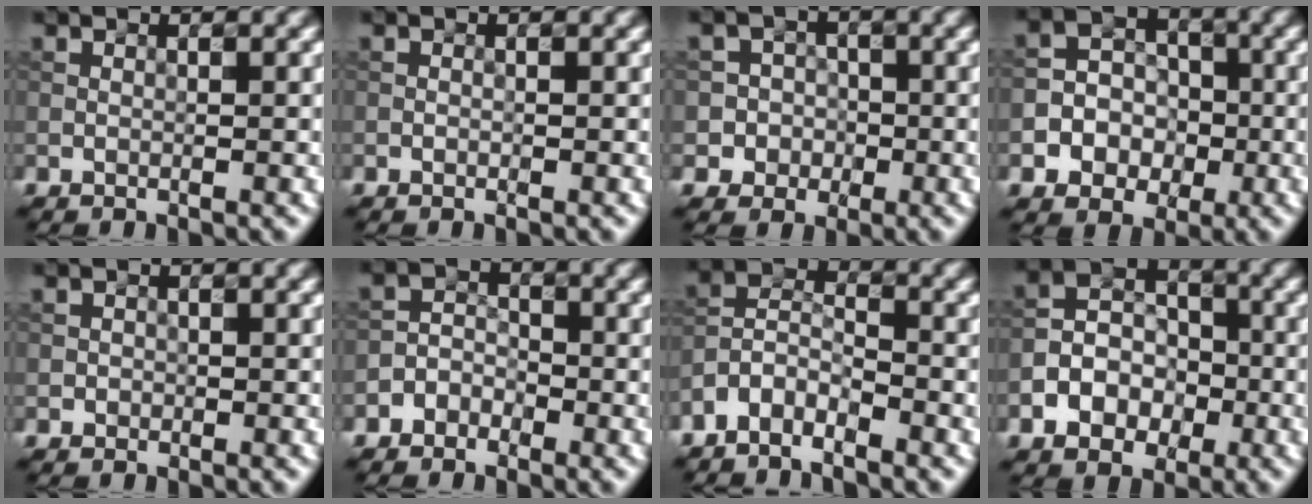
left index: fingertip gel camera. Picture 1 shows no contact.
{"total": 0.0}
{"total": 4.2, "force": [-1.3, 4.0, 0.0], "torque": [0.029, 0.011, -0.039]}
{"total": 5.3, "force": [-1.6, 4.6, 2.1], "torque": [-0.020, 0.012, -0.048]}
{"total": 0.6, "force": [-0.2, 0.6, 0.0], "torque": [0.004, -0.002, -0.002]}
{"total": 2.2, "force": [-1.3, 1.6, 0.4], "torque": [0.007, 0.013, -0.035]}
{"total": 3.5, "force": [-2.7, 1.7, 1.5], "torque": [-0.028, 0.008, -0.062]}
{"total": 5.4, "force": [-2.3, 4.0, 2.8], "torque": [-0.051, 0.006, -0.047]}